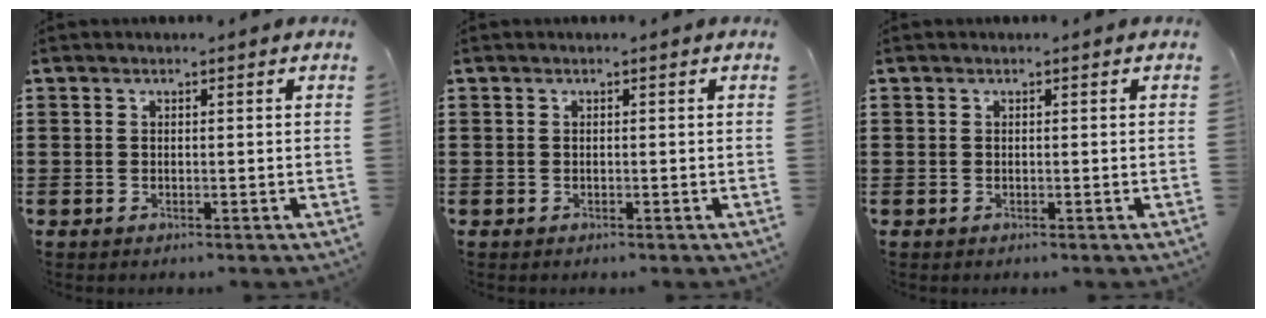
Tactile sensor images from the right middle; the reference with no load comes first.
{"total": 0.0}
{"total": 0.0}